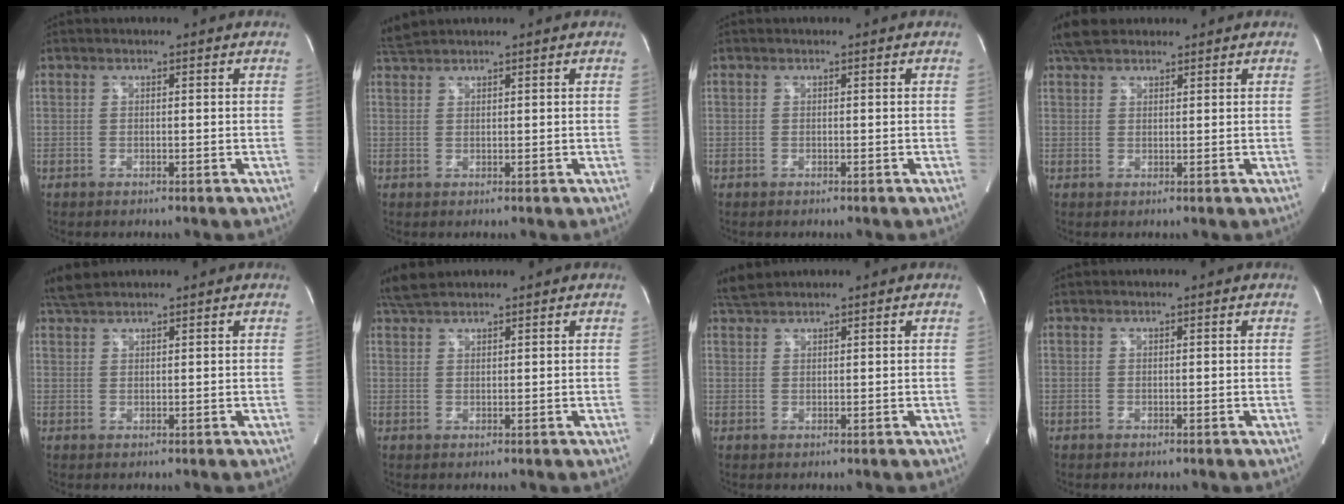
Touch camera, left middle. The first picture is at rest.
{"total": 1.9, "force": [1.9, -0.4, 0.1], "torque": [-0.010, 0.013, 0.046]}
{"total": 0.0}
{"total": 5.0, "force": [4.2, 2.1, 1.9], "torque": [-0.039, 0.021, 0.078]}
{"total": 2.7, "force": [2.6, 0.2, 0.7], "torque": [-0.022, 0.013, 0.054]}
{"total": 3.3, "force": [3.1, 0.5, 1.1], "torque": [-0.031, 0.016, 0.064]}
{"total": 2.2, "force": [2.2, -0.1, 0.4], "torque": [-0.016, 0.013, 0.048]}
{"total": 0.0}